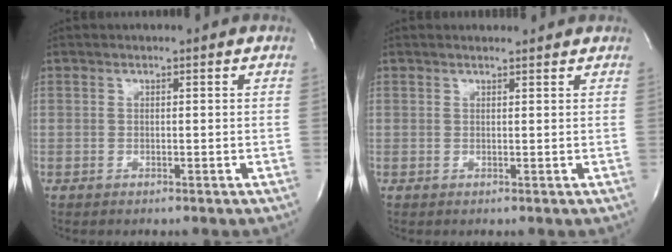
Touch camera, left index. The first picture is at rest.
{"total": 1.8, "force": [1.8, 0.1, 0.2], "torque": [-0.012, 0.008, 0.025]}